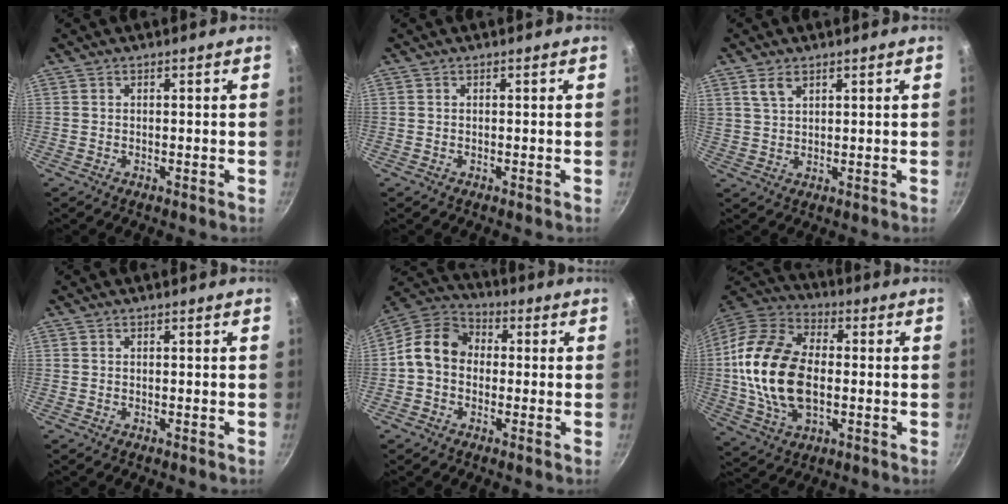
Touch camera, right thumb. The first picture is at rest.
{"total": 0.0}
{"total": 3.9, "force": [2.3, 2.0, 2.4], "torque": [-0.041, -0.004, 0.050]}
{"total": 0.0}
{"total": 10.1, "force": [-0.4, 8.1, 5.9], "torque": [-0.077, 0.033, -0.035]}
{"total": 20.3, "force": [-0.7, 12.7, 15.9], "torque": [-0.297, 0.019, -0.020]}